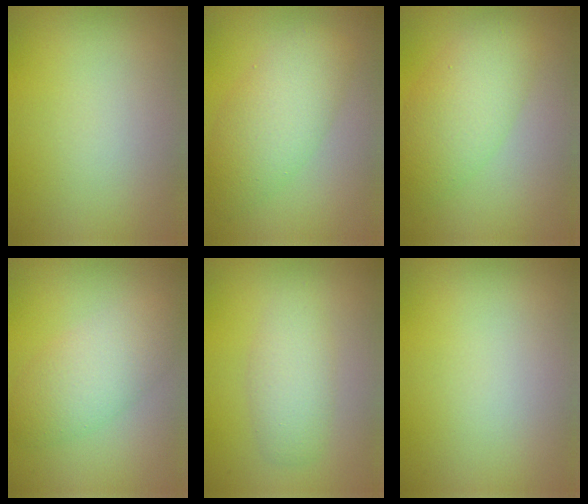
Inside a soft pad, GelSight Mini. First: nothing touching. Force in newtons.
{"total": 4.9, "press": 4.9, "slide": 0.0}
{"total": 4.9, "press": 4.9, "slide": 0.1}
{"total": 4.2, "press": 4.2, "slide": 0.1}
{"total": 2.8, "press": 2.8, "slide": 0.1}
{"total": 0.0}